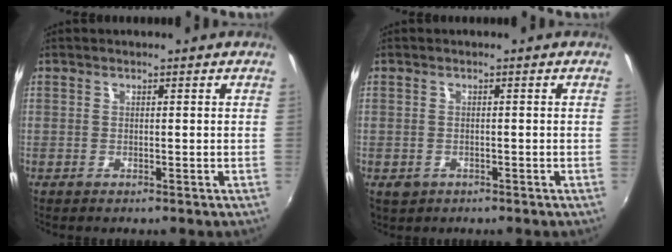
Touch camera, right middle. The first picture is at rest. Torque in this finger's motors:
{"motor_torque": [0.20, -0.21, 0.23, 0.05]}